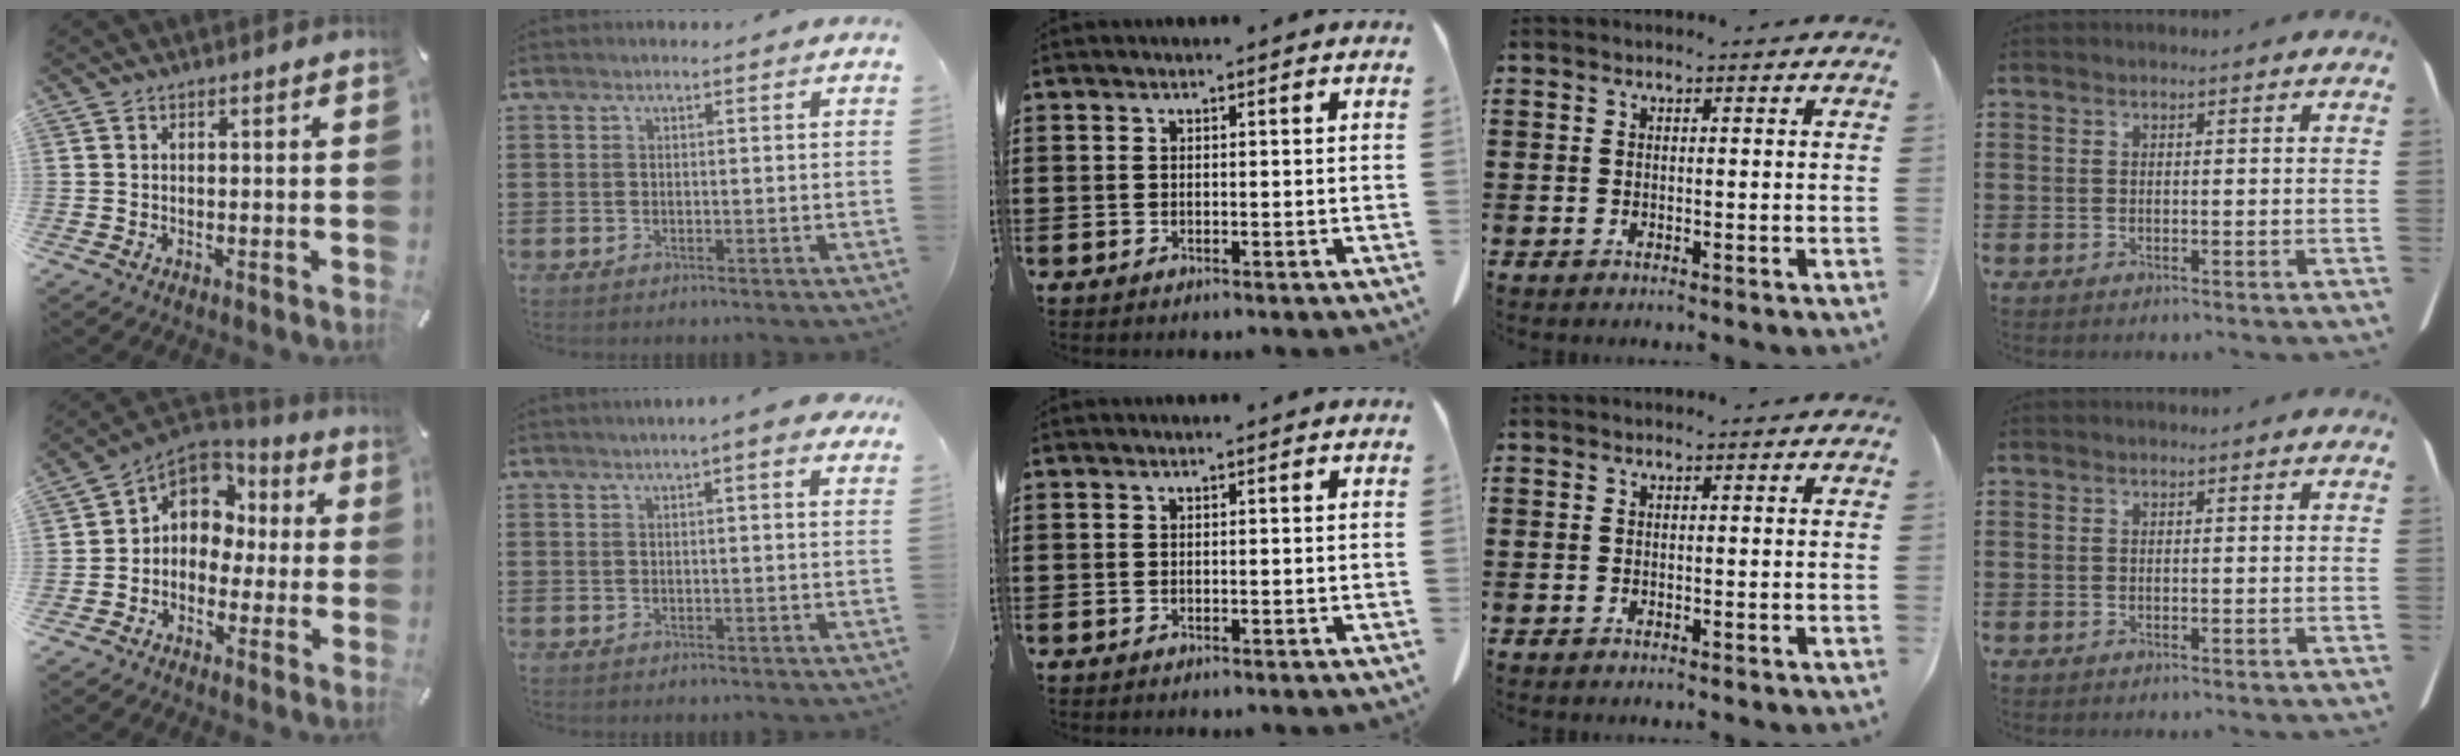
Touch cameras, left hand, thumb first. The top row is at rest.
{"thumb": {"total": 9.0, "force": [1.9, 7.9, 4.0], "torque": [-0.090, -0.001, 0.040]}, "index": {"total": 2.8, "force": [2.0, 0.1, 2.0], "torque": [-0.036, -0.001, 0.033]}}